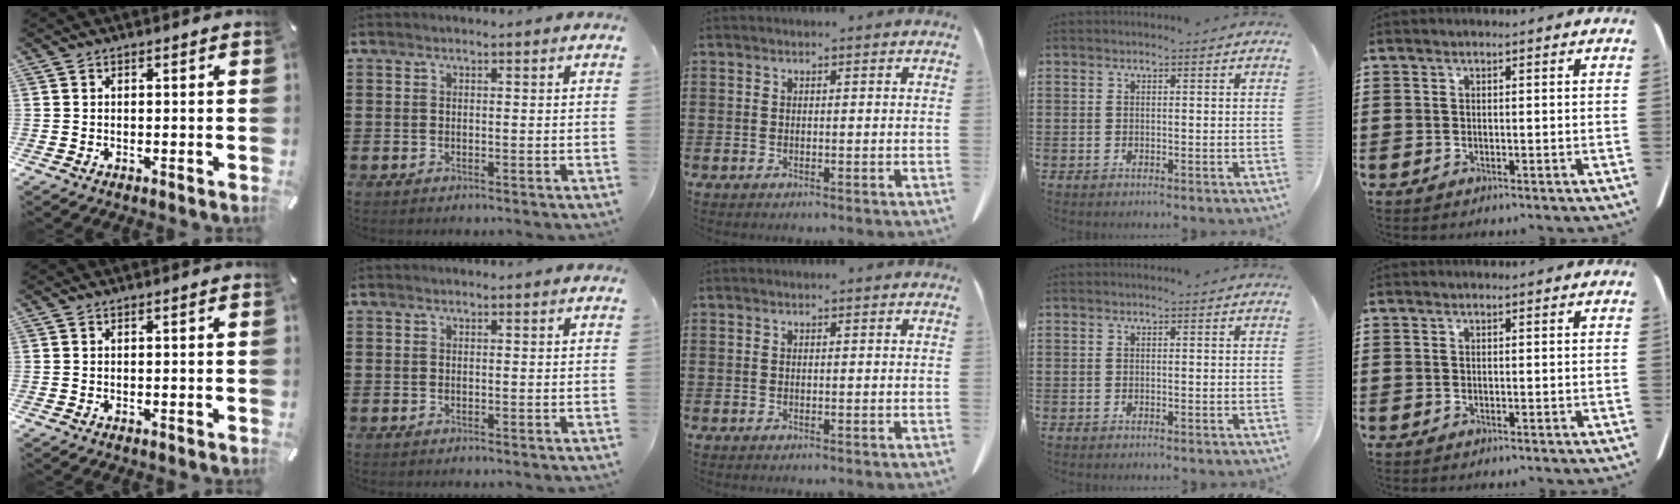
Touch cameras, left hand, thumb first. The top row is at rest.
{}